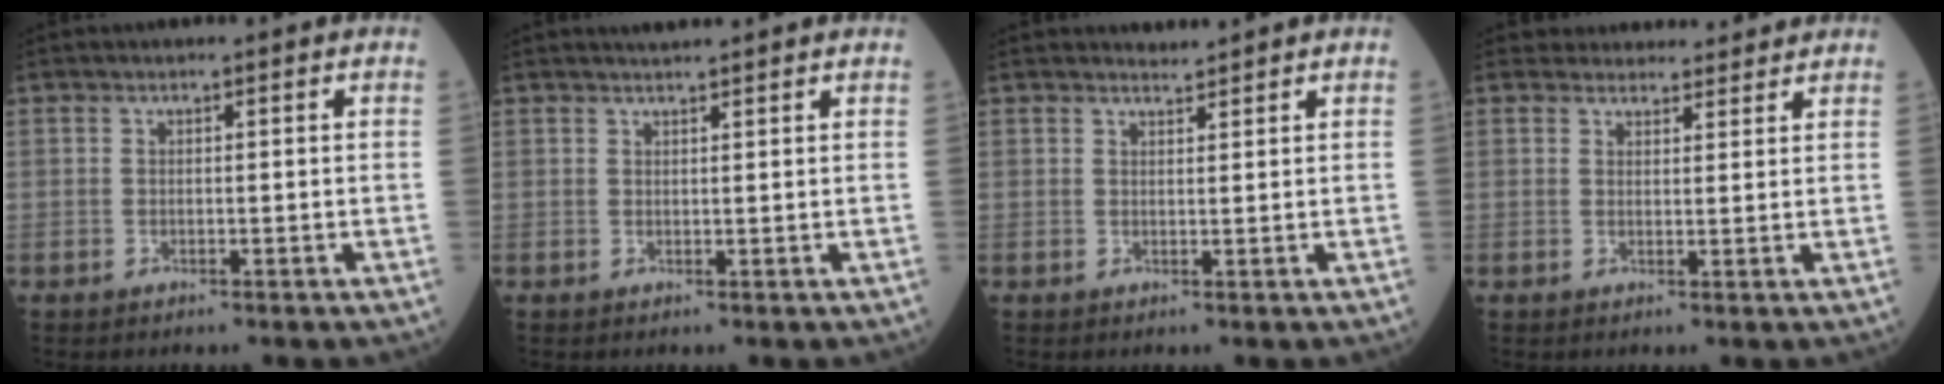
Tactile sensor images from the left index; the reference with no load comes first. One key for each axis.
{"total": 2.0, "fx": 1.9, "fy": -0.2, "fz": 0.6, "tx": -0.008, "ty": 0.011, "tz": 0.032}
{"total": 1.2, "fx": 1.1, "fy": -0.2, "fz": -0.3, "tx": -0.006, "ty": -0.002, "tz": 0.021}
{"total": 6.2, "fx": 5.9, "fy": 1.9, "fz": 0.2, "tx": 0.011, "ty": 0.013, "tz": 0.067}